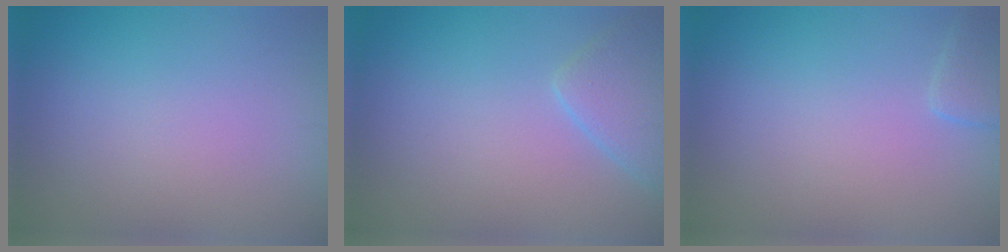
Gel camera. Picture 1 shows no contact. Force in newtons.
{"total": 3.5, "press": 3.5, "slide": 0.2}
{"total": 1.7, "press": 1.7, "slide": 0.2}